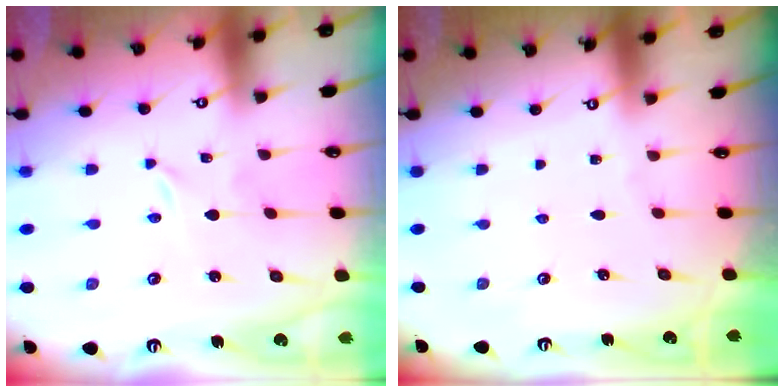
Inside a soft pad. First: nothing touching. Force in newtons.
{"total": 0.0}